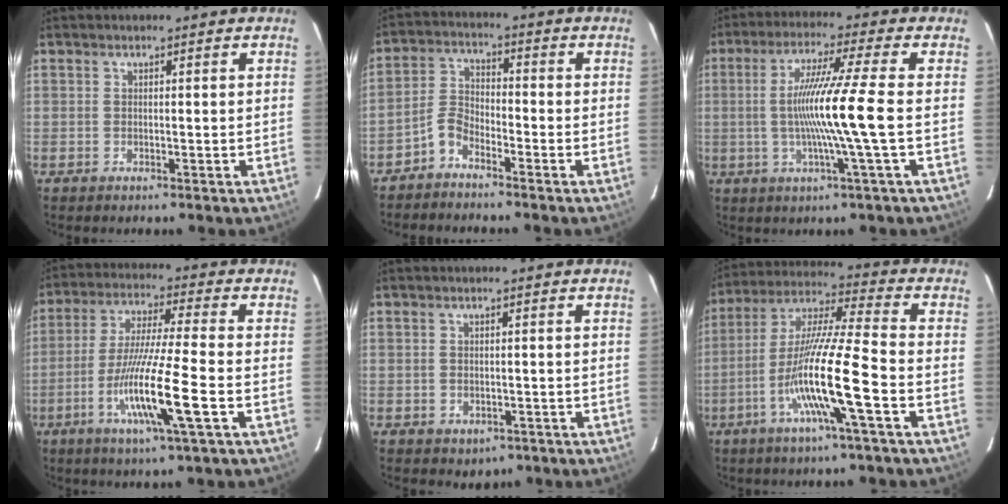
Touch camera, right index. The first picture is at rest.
{"total": 3.8, "force": [-3.1, 1.4, 1.7], "torque": [-0.039, -0.001, -0.068]}
{"total": 11.1, "force": [-0.9, -2.2, 10.9], "torque": [-0.207, -0.008, -0.018]}
{"total": 12.8, "force": [-4.3, -0.6, 12.0], "torque": [-0.233, -0.020, -0.083]}
{"total": 1.8, "force": [-0.9, 1.4, 0.7], "torque": [-0.010, 0.002, -0.001]}
{"total": 14.6, "force": [-4.9, -0.7, 13.7], "torque": [-0.268, -0.005, -0.096]}